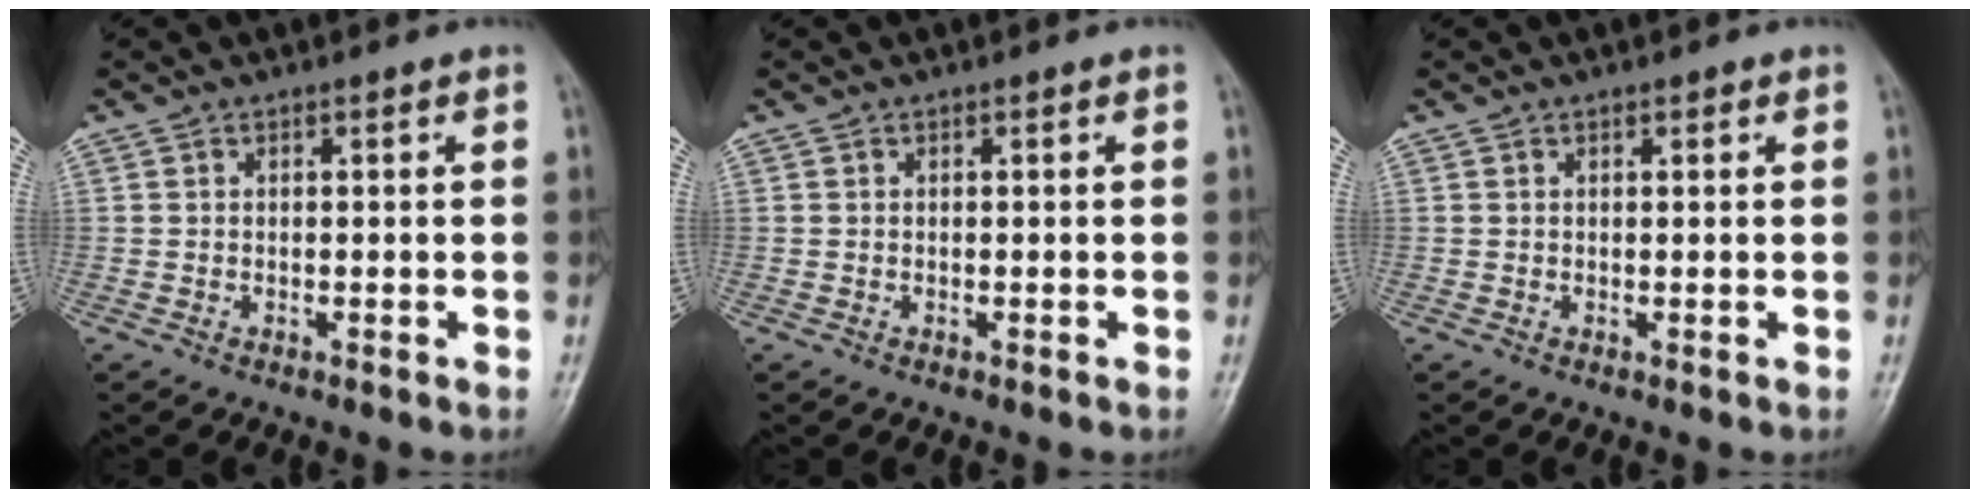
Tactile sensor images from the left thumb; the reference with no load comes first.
{"total": 0.0}
{"total": 0.8, "force": [0.5, 0.4, 0.5], "torque": [-0.006, -0.002, 0.006]}